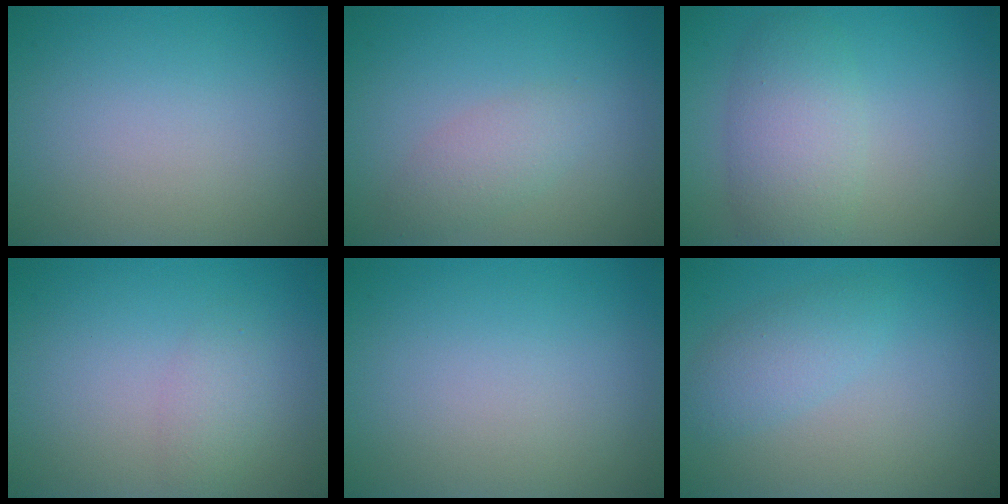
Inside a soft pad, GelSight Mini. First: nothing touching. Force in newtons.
{"total": 2.1, "press": 2.1, "slide": 0.1}
{"total": 4.8, "press": 4.8, "slide": 0.3}
{"total": 1.6, "press": 1.6, "slide": 0.1}
{"total": 0.0}
{"total": 2.5, "press": 2.5, "slide": 0.0}